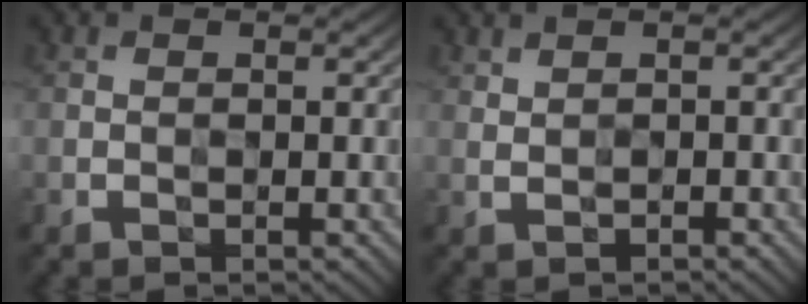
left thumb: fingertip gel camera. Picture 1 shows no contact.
{"total": 0.8, "force": [0.6, 0.3, 0.5], "torque": [-0.014, 0.000, 0.012]}